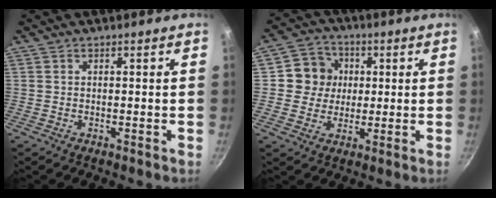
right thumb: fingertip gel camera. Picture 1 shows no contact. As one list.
[{"total": 8.3, "force": [1.2, 7.8, 2.4], "torque": [0.000, 0.010, 0.008]}]